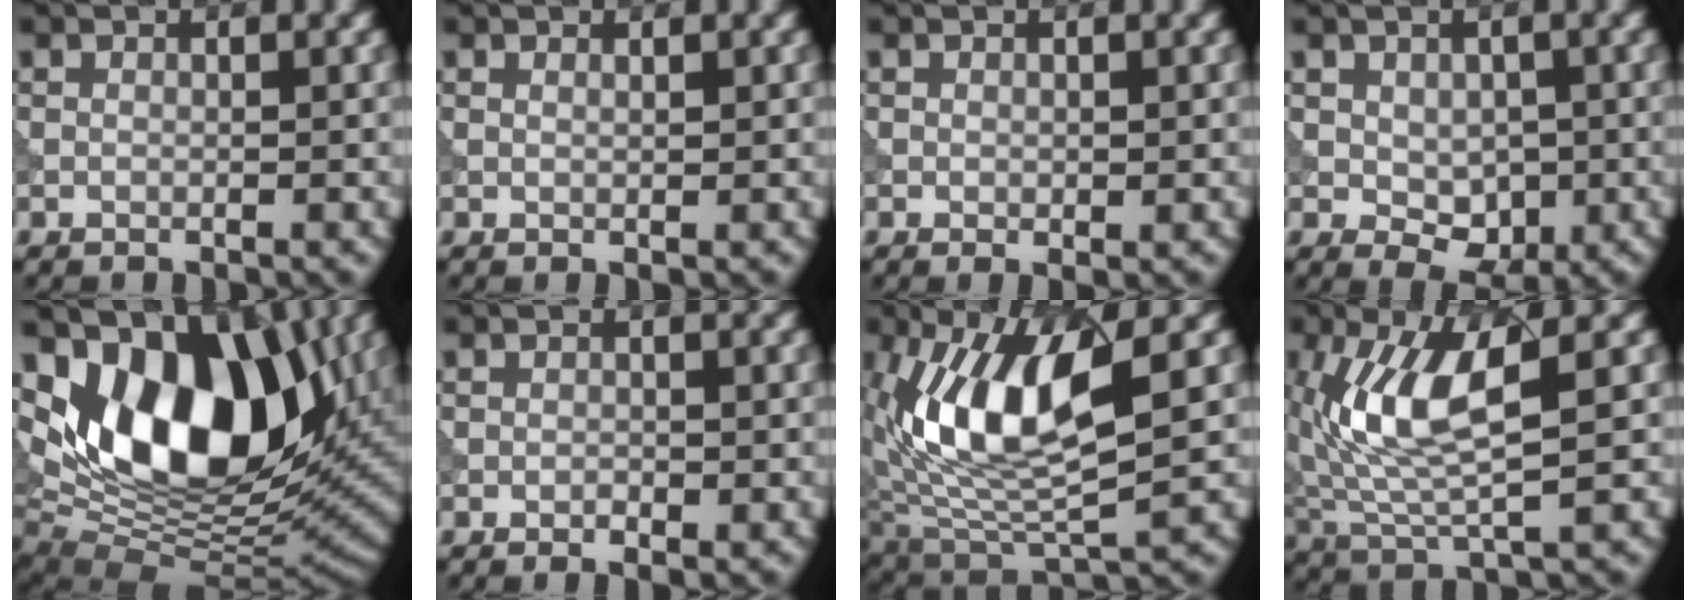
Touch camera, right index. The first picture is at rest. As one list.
[{"total": 0.0}, {"total": 0.6, "force": [0.0, 0.4, 0.4], "torque": [-0.005, -0.003, 0.003]}, {"total": 3.6, "force": [-0.1, 2.6, 2.5], "torque": [-0.040, -0.011, 0.001]}, {"total": 14.4, "force": [4.1, 8.3, 10.9], "torque": [-0.165, -0.006, 0.069]}, {"total": 0.8, "force": [-0.4, 0.5, 0.6], "torque": [-0.008, -0.002, -0.007]}, {"total": 10.1, "force": [2.0, 4.1, 9.1], "torque": [-0.178, -0.007, 0.037]}, {"total": 8.1, "force": [1.5, 2.8, 7.4], "torque": [-0.163, 0.001, 0.031]}]